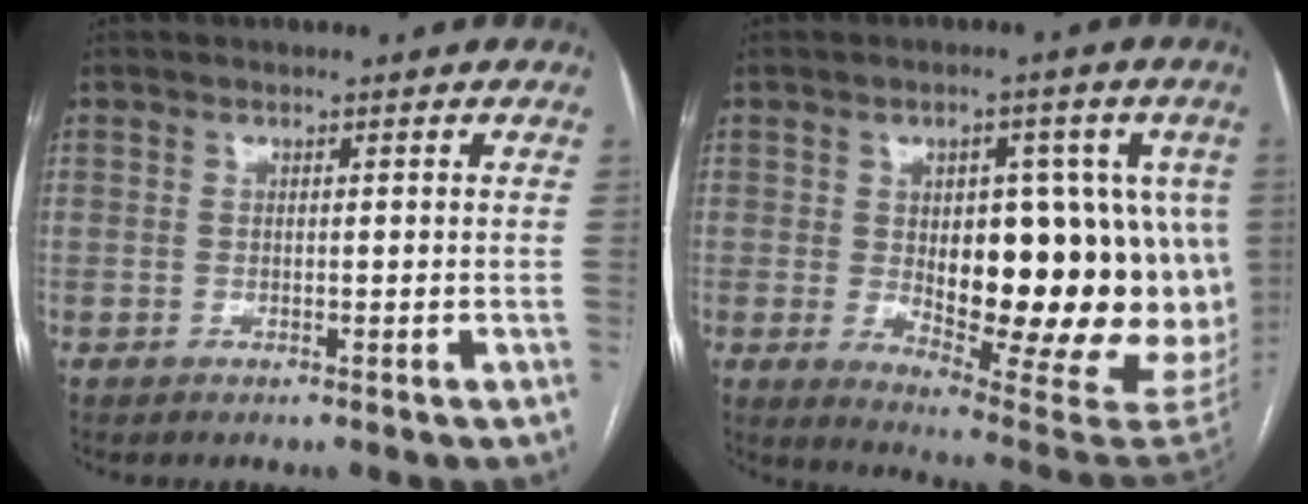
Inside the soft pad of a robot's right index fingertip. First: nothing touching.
{"total": 22.0, "force": [0.0, 8.3, 20.4], "torque": [-0.203, 0.010, 0.027]}